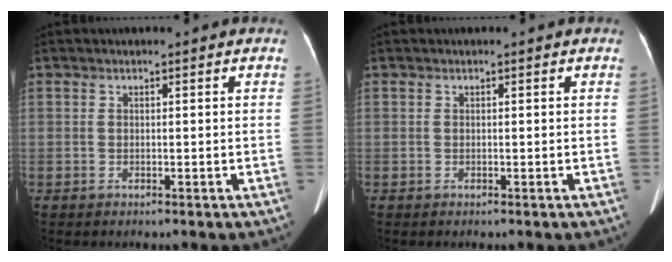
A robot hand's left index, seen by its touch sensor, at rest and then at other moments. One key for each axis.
{"total": 0.0}